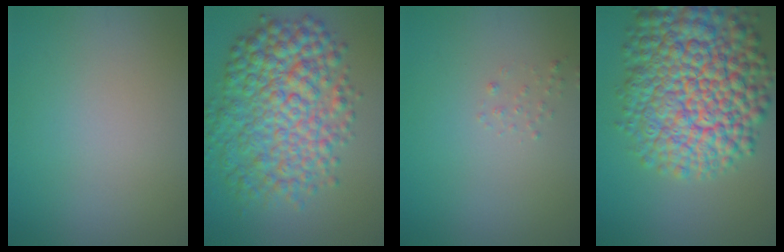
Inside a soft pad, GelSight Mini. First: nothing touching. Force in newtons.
{"total": 8.7, "press": 8.7, "slide": 0.1}
{"total": 0.6, "press": 0.6, "slide": 0.0}
{"total": 13.4, "press": 13.4, "slide": 0.4}